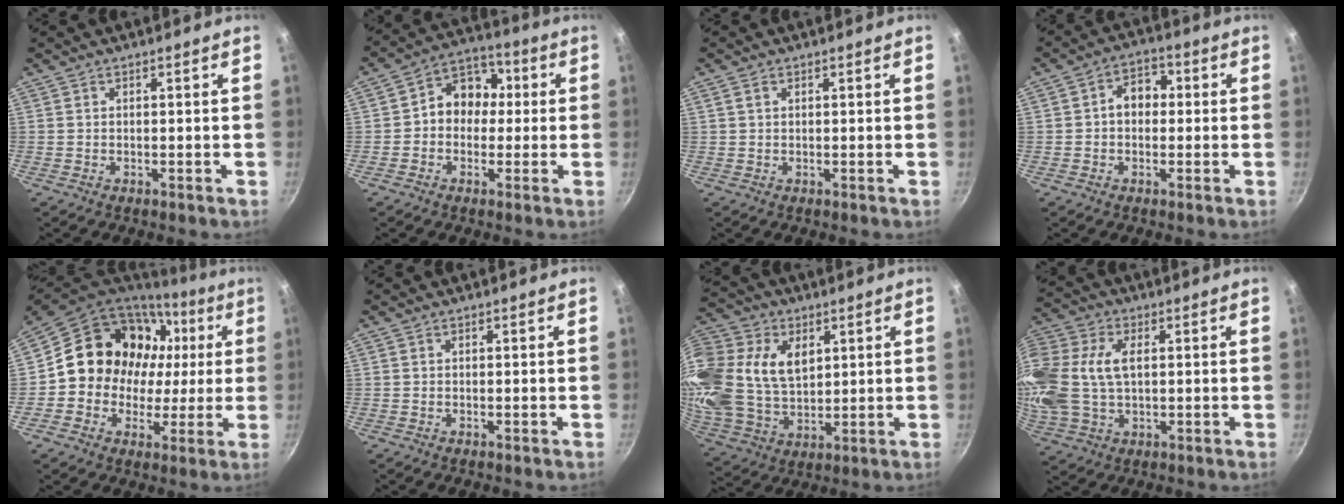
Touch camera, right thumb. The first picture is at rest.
{"total": 9.5, "force": [0.2, 8.0, 5.2], "torque": [-0.026, 0.028, -0.017]}
{"total": 1.1, "force": [0.5, 0.7, 0.7], "torque": [-0.011, 0.001, 0.009]}
{"total": 5.9, "force": [0.2, 4.6, 3.7], "torque": [-0.019, 0.019, -0.008]}
{"total": 18.7, "force": [2.9, 16.2, 8.9], "torque": [-0.124, 0.034, 0.047]}
{"total": 0.0}
{"total": 25.1, "force": [7.4, 17.9, 16.0], "torque": [-0.370, 0.014, 0.144]}
{"total": 20.5, "force": [3.4, 13.9, 14.7], "torque": [-0.356, 0.031, 0.059]}